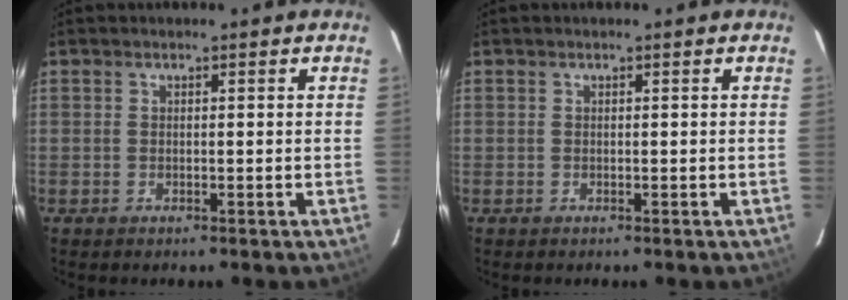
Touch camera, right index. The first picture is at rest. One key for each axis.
{"total": 0.0}